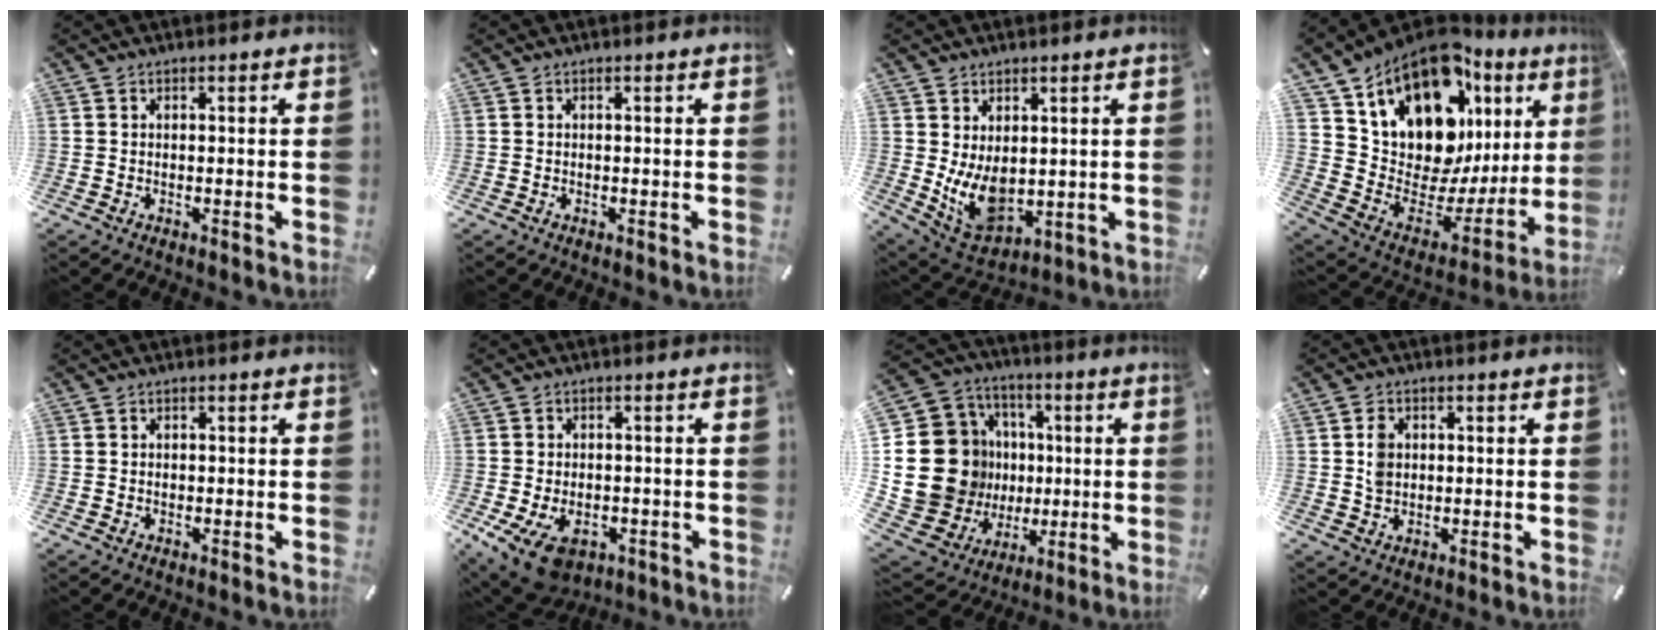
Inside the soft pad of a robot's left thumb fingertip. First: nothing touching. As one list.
[{"total": 0.0}, {"total": 9.7, "force": [1.1, 7.3, 6.3], "torque": [-0.118, -0.018, 0.027]}, {"total": 18.7, "force": [12.3, 10.3, 9.6], "torque": [-0.147, -0.111, 0.225]}, {"total": 0.6, "force": [-0.1, 0.6, 0.2], "torque": [-0.002, 0.006, -0.004]}, {"total": 9.1, "force": [-3.8, 6.4, 5.2], "torque": [-0.110, 0.022, -0.063]}, {"total": 22.4, "force": [0.2, 20.2, 9.6], "torque": [-0.191, -0.013, 0.051]}, {"total": 4.2, "force": [0.4, 3.6, 2.2], "torque": [-0.030, 0.005, 0.003]}]